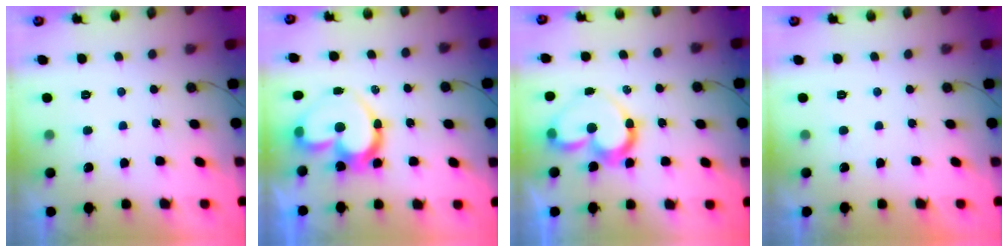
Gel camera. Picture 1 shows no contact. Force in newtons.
{"total": 17.1, "press": 17.0, "slide": 1.4}
{"total": 13.0, "press": 12.9, "slide": 1.1}
{"total": 1.7, "press": 1.7, "slide": 0.0}